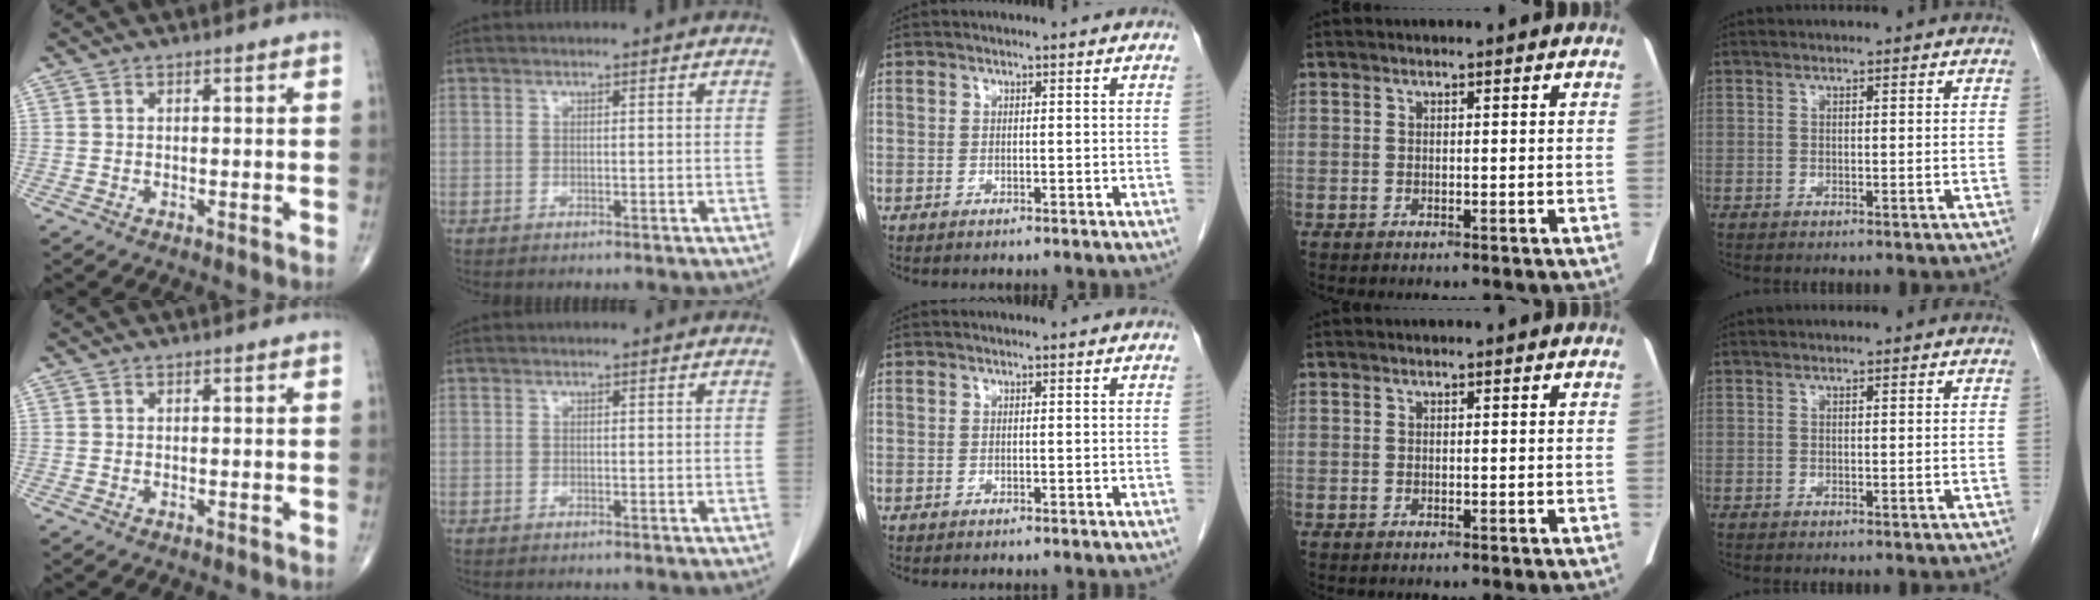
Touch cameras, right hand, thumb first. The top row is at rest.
{}